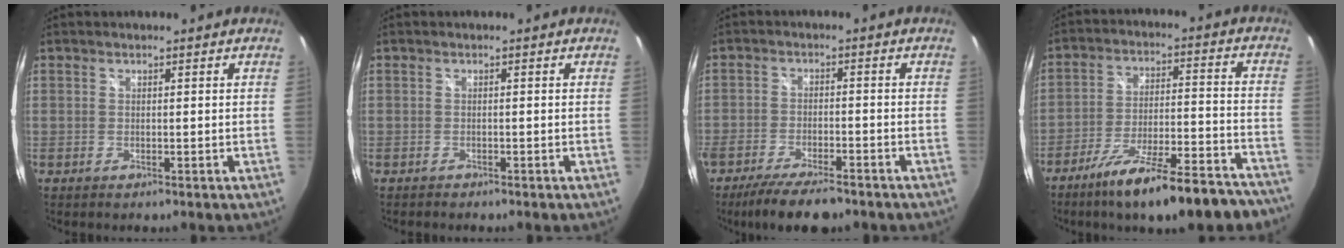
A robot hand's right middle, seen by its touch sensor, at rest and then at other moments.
{"total": 0.7, "force": [-0.6, 0.2, 0.0], "torque": [-0.004, 0.000, -0.011]}
{"total": 10.5, "force": [-8.6, 2.5, 5.5], "torque": [-0.124, -0.027, -0.142]}
{"total": 20.6, "force": [-16.7, 4.0, 11.4], "torque": [-0.182, -0.020, -0.236]}